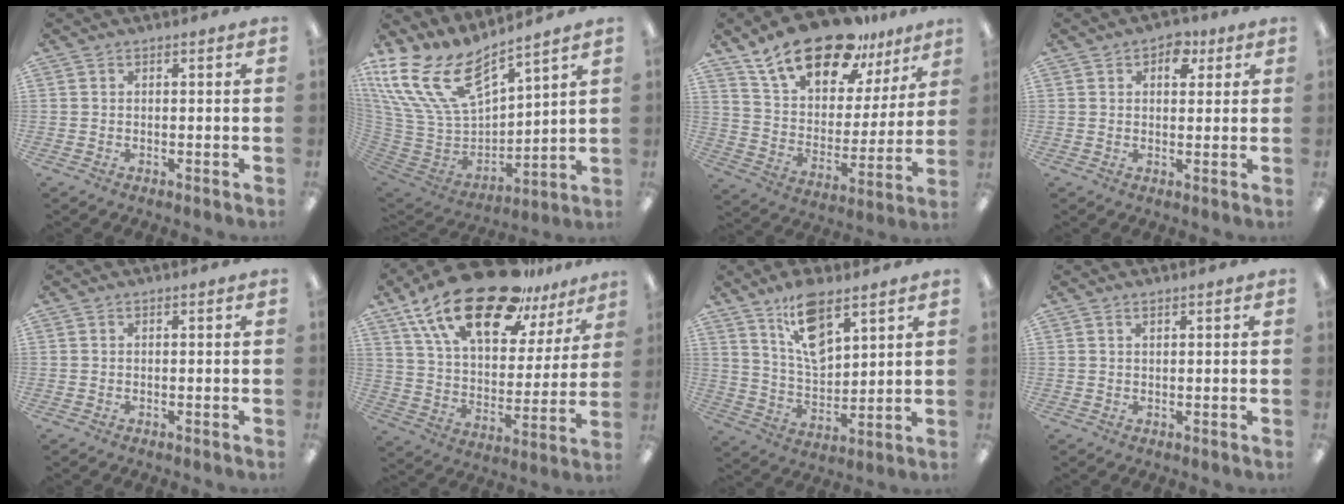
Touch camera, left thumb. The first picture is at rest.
{"total": 20.2, "force": [12.4, 10.5, 11.9], "torque": [-0.256, -0.077, 0.229]}
{"total": 19.8, "force": [14.6, 8.9, 10.0], "torque": [-0.170, -0.089, 0.256]}
{"total": 5.1, "force": [2.5, 3.3, 3.0], "torque": [-0.024, -0.007, 0.036]}
{"total": 0.0}
{"total": 24.2, "force": [17.3, 9.5, 14.0], "torque": [-0.257, -0.105, 0.301]}
{"total": 12.8, "force": [8.2, 6.0, 7.7], "torque": [-0.128, -0.035, 0.147]}
{"total": 0.9, "force": [0.6, 0.4, 0.5], "torque": [-0.011, 0.001, 0.011]}